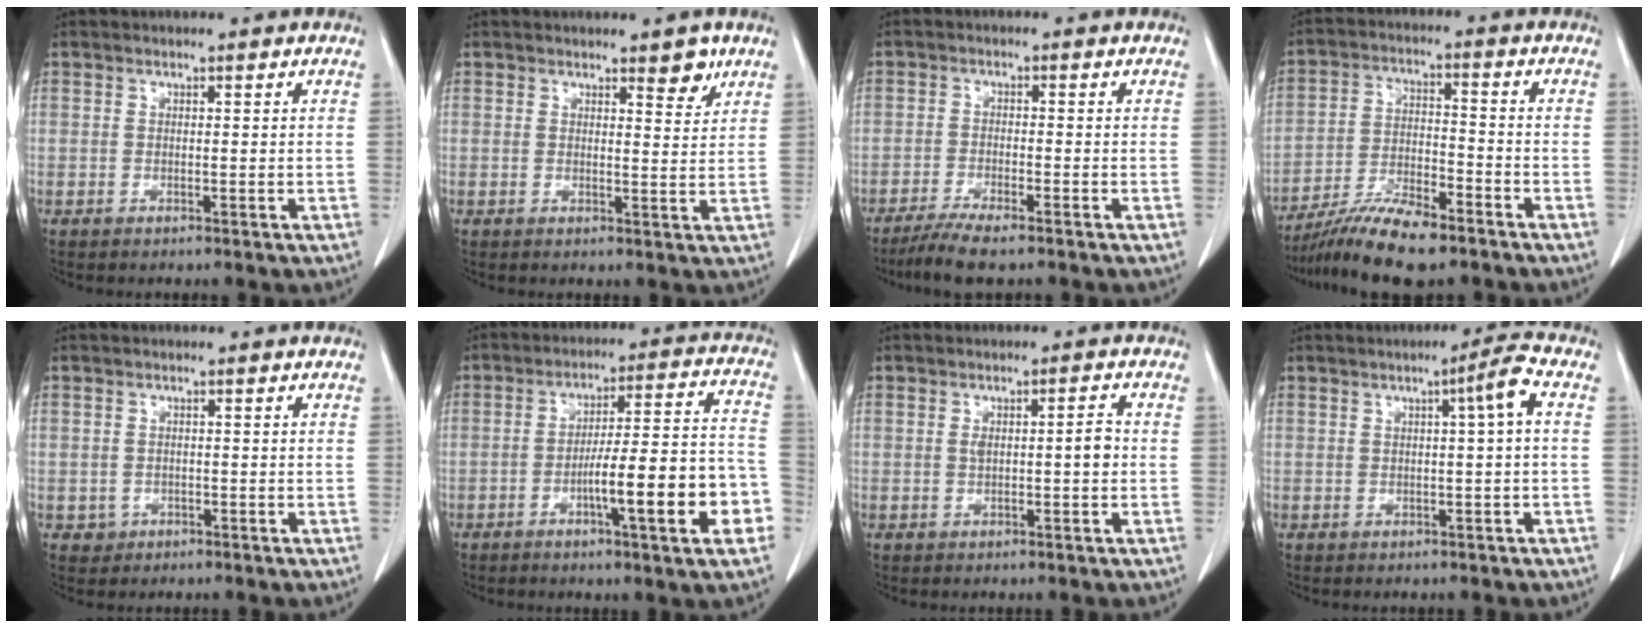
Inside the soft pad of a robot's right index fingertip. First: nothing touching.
{"total": 3.1, "force": [2.2, 0.9, 1.9], "torque": [-0.021, -0.010, 0.030]}
{"total": 5.9, "force": [-4.7, 0.5, 3.7], "torque": [-0.066, -0.015, -0.079]}
{"total": 12.1, "force": [-9.8, 2.6, 6.6], "torque": [-0.117, -0.008, -0.173]}
{"total": 1.7, "force": [-0.6, 1.6, 0.0], "torque": [0.005, 0.007, -0.007]}
{"total": 14.9, "force": [-5.2, 1.4, 13.9], "torque": [-0.192, 0.017, -0.074]}
{"total": 3.4, "force": [0.0, 0.7, 3.3], "torque": [-0.056, 0.010, 0.003]}
{"total": 3.6, "force": [0.6, -0.5, 3.5], "torque": [-0.053, 0.007, 0.010]}